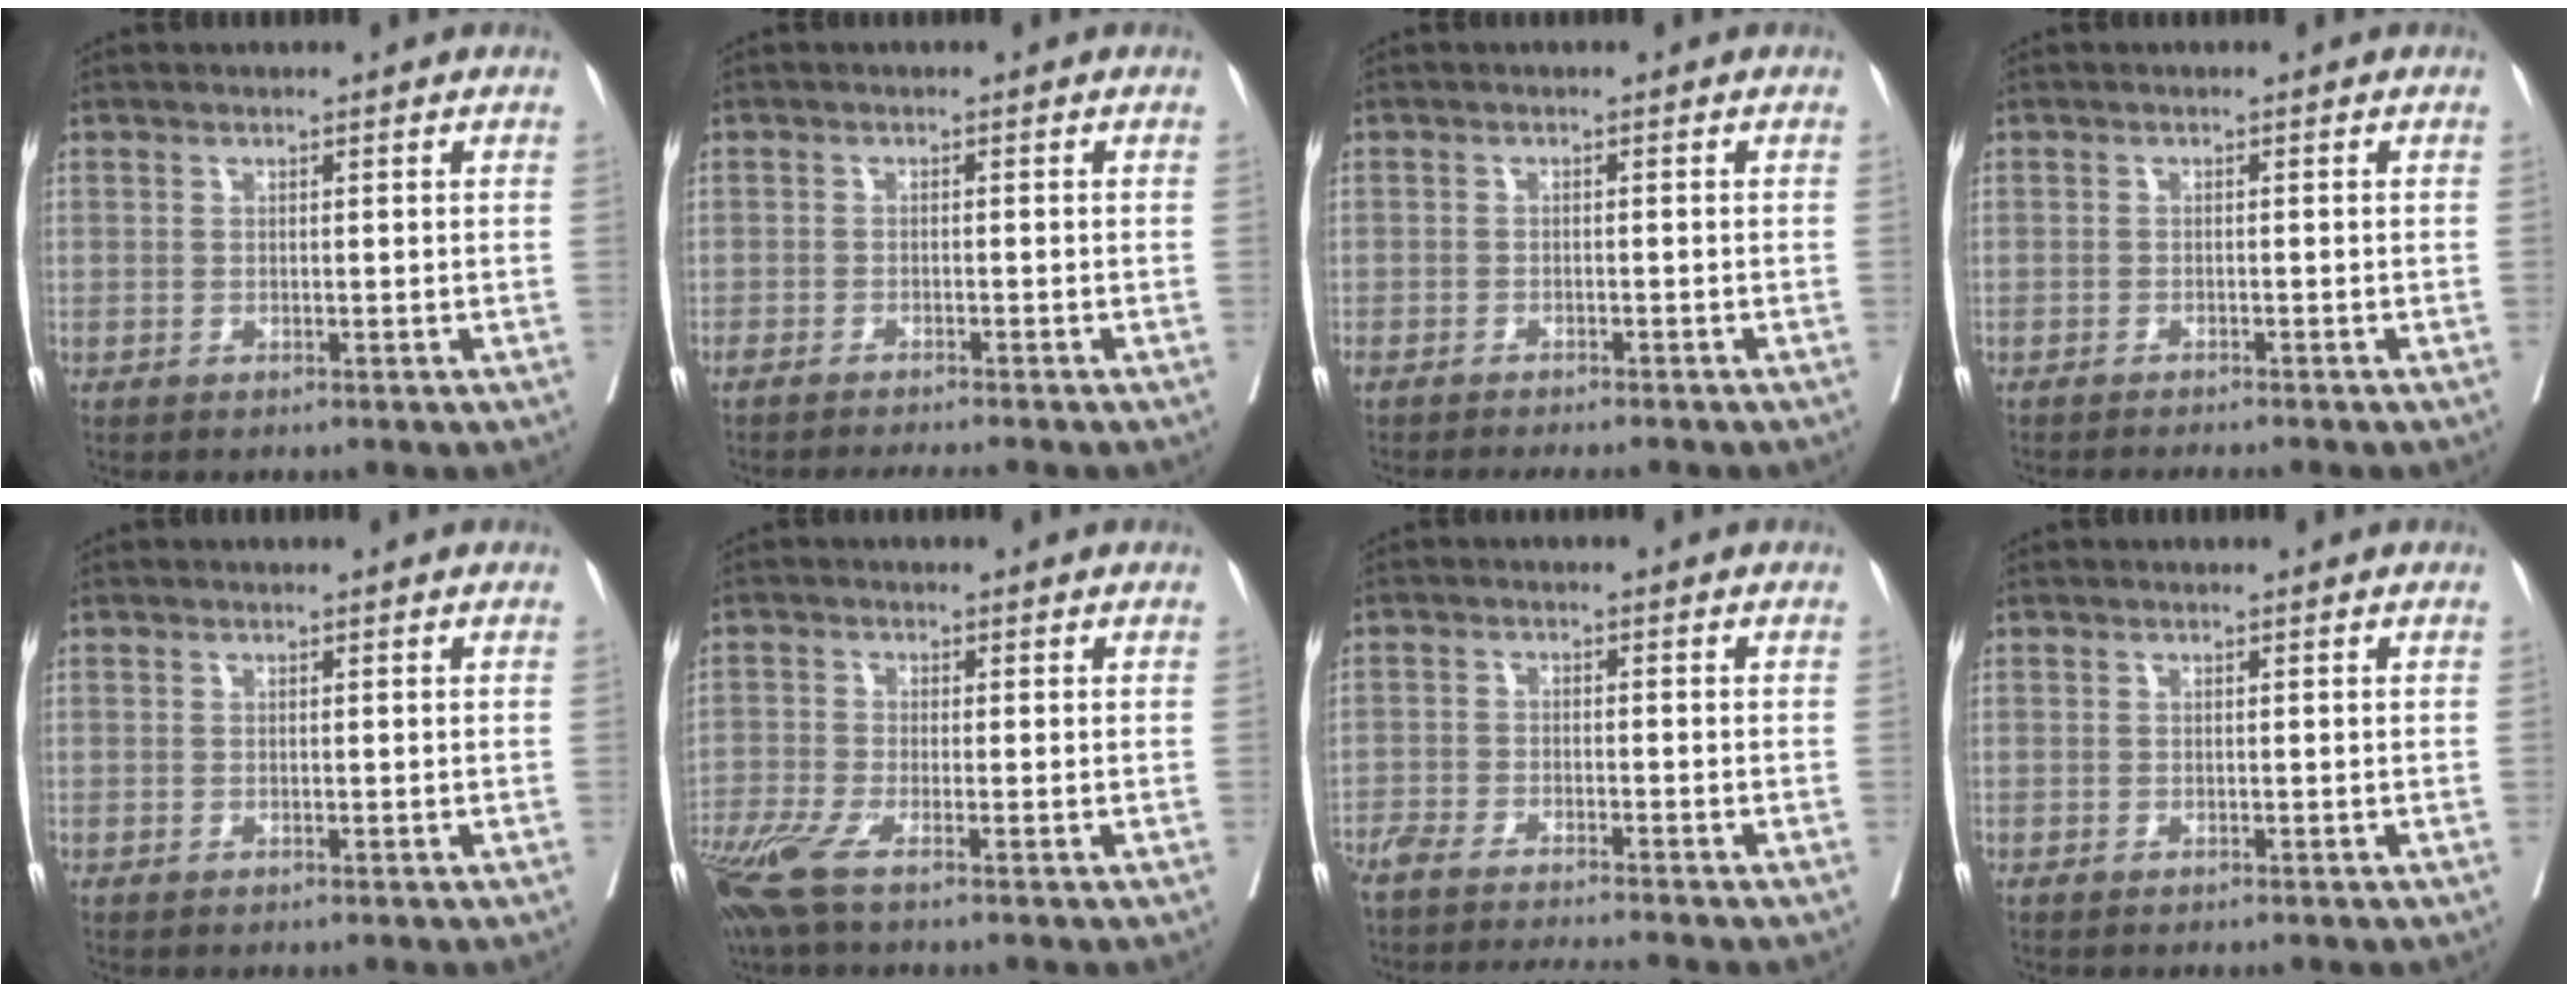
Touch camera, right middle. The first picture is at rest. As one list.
[{"total": 7.2, "force": [-6.5, 0.1, 3.0], "torque": [-0.029, -0.010, -0.093]}, {"total": 8.8, "force": [-8.0, 1.3, 3.5], "torque": [-0.041, -0.012, -0.102]}, {"total": 5.5, "force": [-5.0, 0.2, 2.3], "torque": [-0.019, -0.008, -0.069]}, {"total": 0.0}, {"total": 5.7, "force": [-3.9, 0.3, 4.1], "torque": [-0.089, -0.016, -0.081]}, {"total": 10.2, "force": [-9.4, -0.6, 3.9], "torque": [-0.038, -0.017, -0.150]}, {"total": 0.0}]